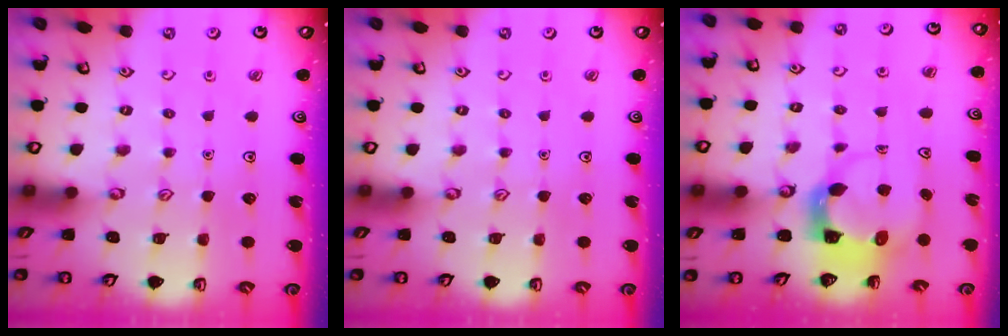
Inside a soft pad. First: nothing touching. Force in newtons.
{"total": 0.0}
{"total": 3.7, "press": 3.7, "slide": 0.5}